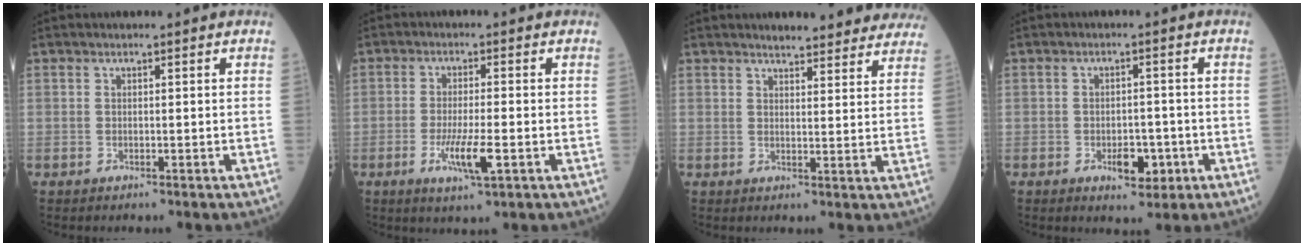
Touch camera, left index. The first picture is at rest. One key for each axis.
{"total": 5.8, "fx": -2.1, "fy": 0.5, "fz": 5.4, "tx": -0.104, "ty": -0.011, "tz": -0.036}
{"total": 14.0, "fx": 13.0, "fy": 2.8, "fz": 4.3, "tx": -0.025, "ty": -0.003, "tz": 0.135}
{"total": 4.4, "fx": -1.9, "fy": 2.3, "fz": 3.3, "tx": -0.044, "ty": 0.003, "tz": -0.020}